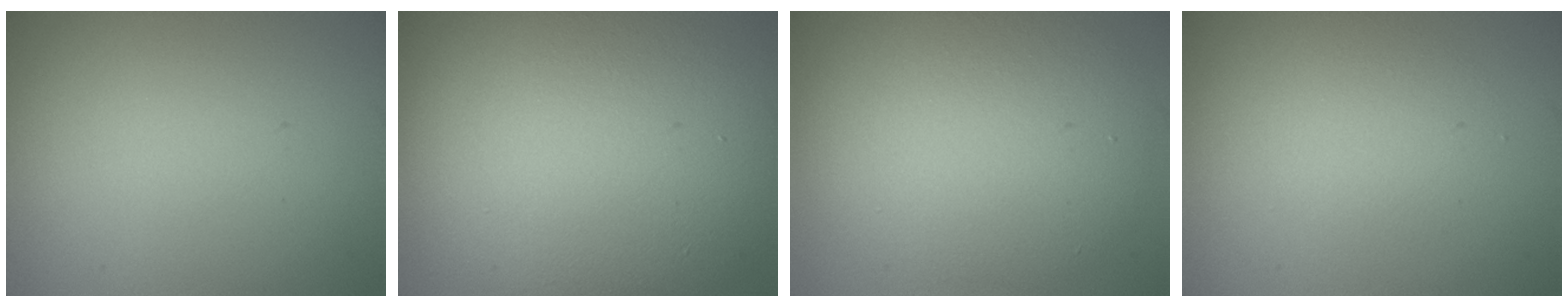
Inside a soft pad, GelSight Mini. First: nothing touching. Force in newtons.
{"total": 14.5, "press": 14.5, "slide": 0.8}
{"total": 7.3, "press": 7.3, "slide": 0.7}
{"total": 2.2, "press": 2.2, "slide": 0.2}